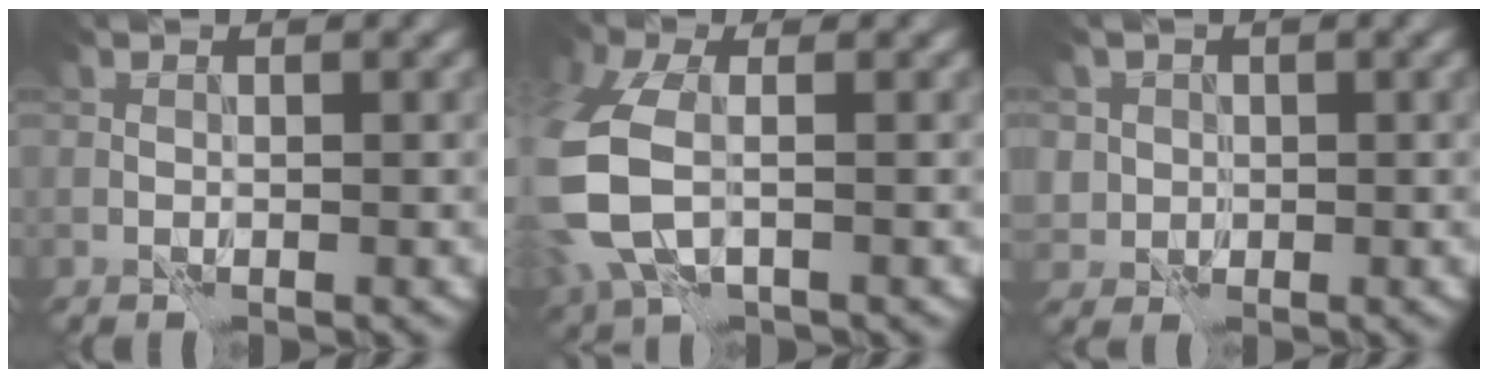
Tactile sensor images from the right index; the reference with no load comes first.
{"total": 8.3, "force": [-0.6, 5.3, 6.4], "torque": [-0.187, -0.015, -0.015]}
{"total": 2.7, "force": [0.2, 2.7, 0.1], "torque": [0.012, 0.012, -0.007]}